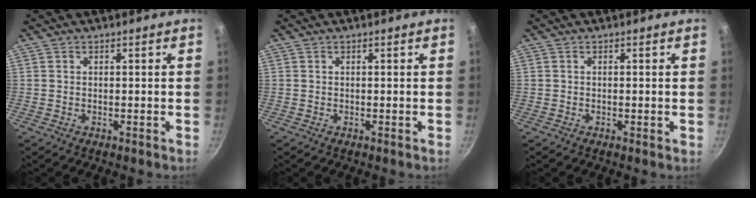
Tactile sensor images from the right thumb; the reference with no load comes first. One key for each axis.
{"total": 0.0}
{"total": 0.5, "fx": -0.1, "fy": 0.2, "fz": 0.5, "tx": -0.007, "ty": 0.001, "tz": -0.002}